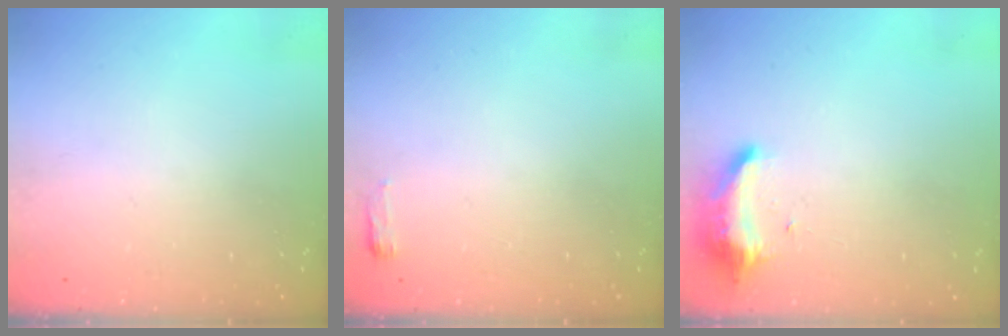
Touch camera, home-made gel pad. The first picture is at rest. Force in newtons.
{"total": 2.7, "press": 2.6, "slide": 0.8}
{"total": 9.3, "press": 9.3, "slide": 0.8}